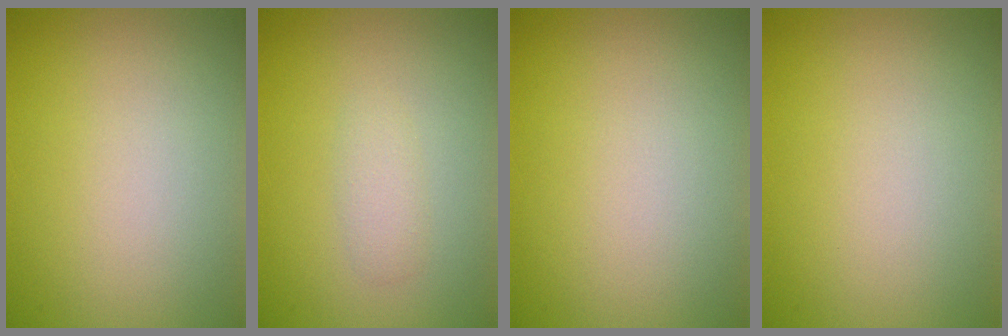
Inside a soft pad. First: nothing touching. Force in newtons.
{"total": 1.2, "press": 1.2, "slide": 0.1}
{"total": 0.0}
{"total": 0.0}